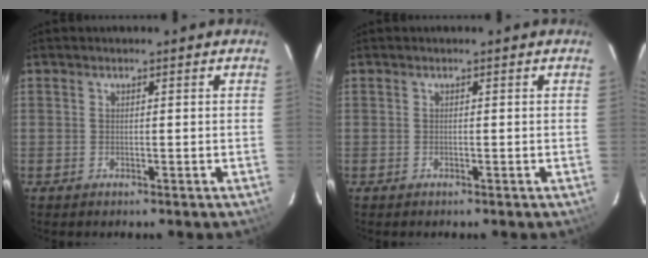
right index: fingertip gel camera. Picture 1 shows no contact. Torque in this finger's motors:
{"motor_torque": [0.01, 0.01, -0.02, 0.00]}